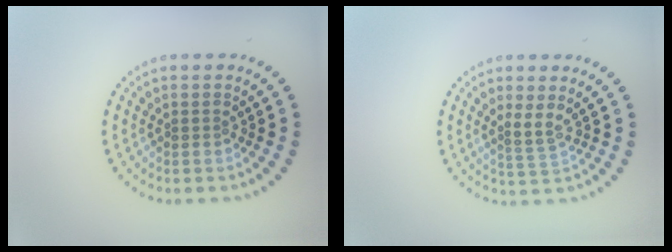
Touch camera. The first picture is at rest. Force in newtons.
{"total": 1.8, "press": 1.1, "slide": 1.4}